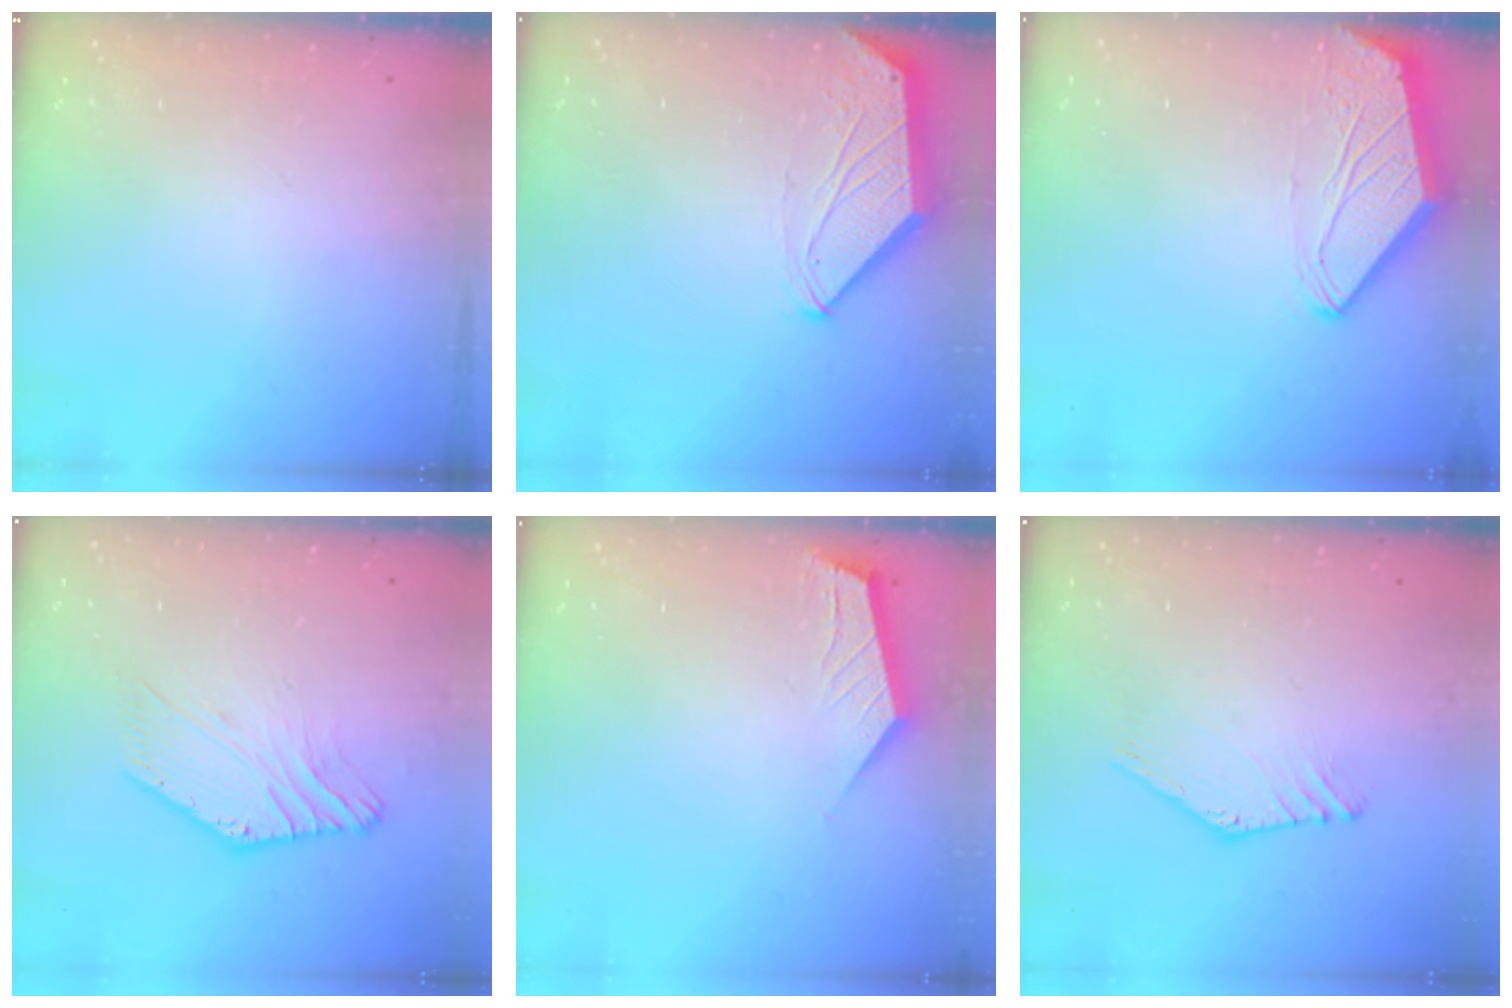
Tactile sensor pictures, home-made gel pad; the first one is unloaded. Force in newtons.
{"total": 0.0}
{"total": 0.0}
{"total": 3.5, "press": 3.4, "slide": 0.7}
{"total": 2.3, "press": 2.3, "slide": 0.3}
{"total": 2.0, "press": 2.0, "slide": 0.0}